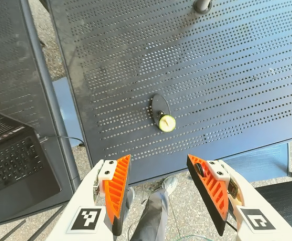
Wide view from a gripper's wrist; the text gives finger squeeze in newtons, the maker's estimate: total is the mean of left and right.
{"total": 0.0}